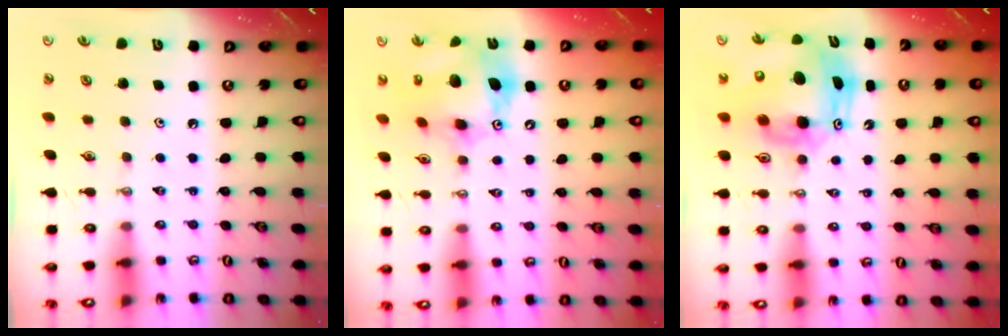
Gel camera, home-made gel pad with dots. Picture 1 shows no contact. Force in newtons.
{"total": 15.6, "press": 15.5, "slide": 1.4}
{"total": 12.8, "press": 12.7, "slide": 1.7}